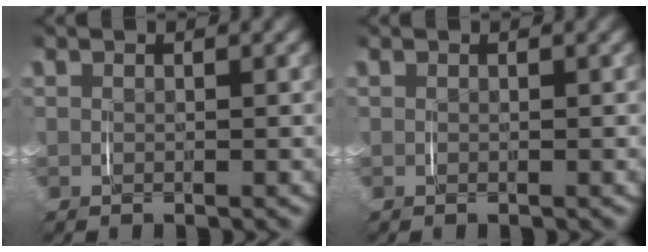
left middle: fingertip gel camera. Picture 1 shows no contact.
{"total": 0.0}